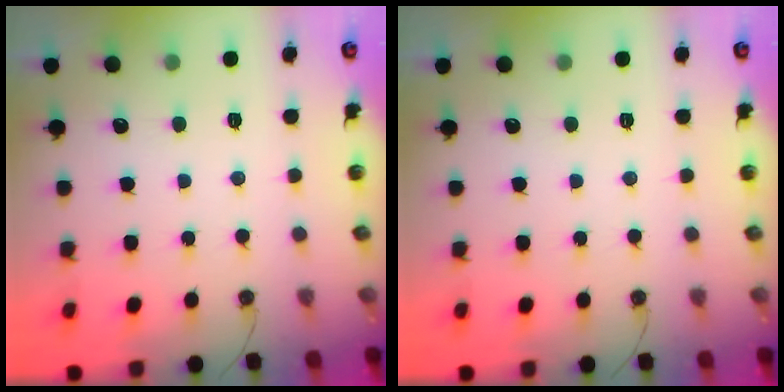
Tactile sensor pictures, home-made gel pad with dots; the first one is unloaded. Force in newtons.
{"total": 0.0}